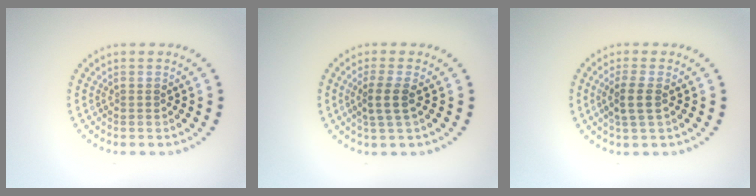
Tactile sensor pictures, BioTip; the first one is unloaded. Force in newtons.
{"total": 2.2, "press": 1.9, "slide": 1.2}
{"total": 2.2, "press": 2.1, "slide": 0.8}